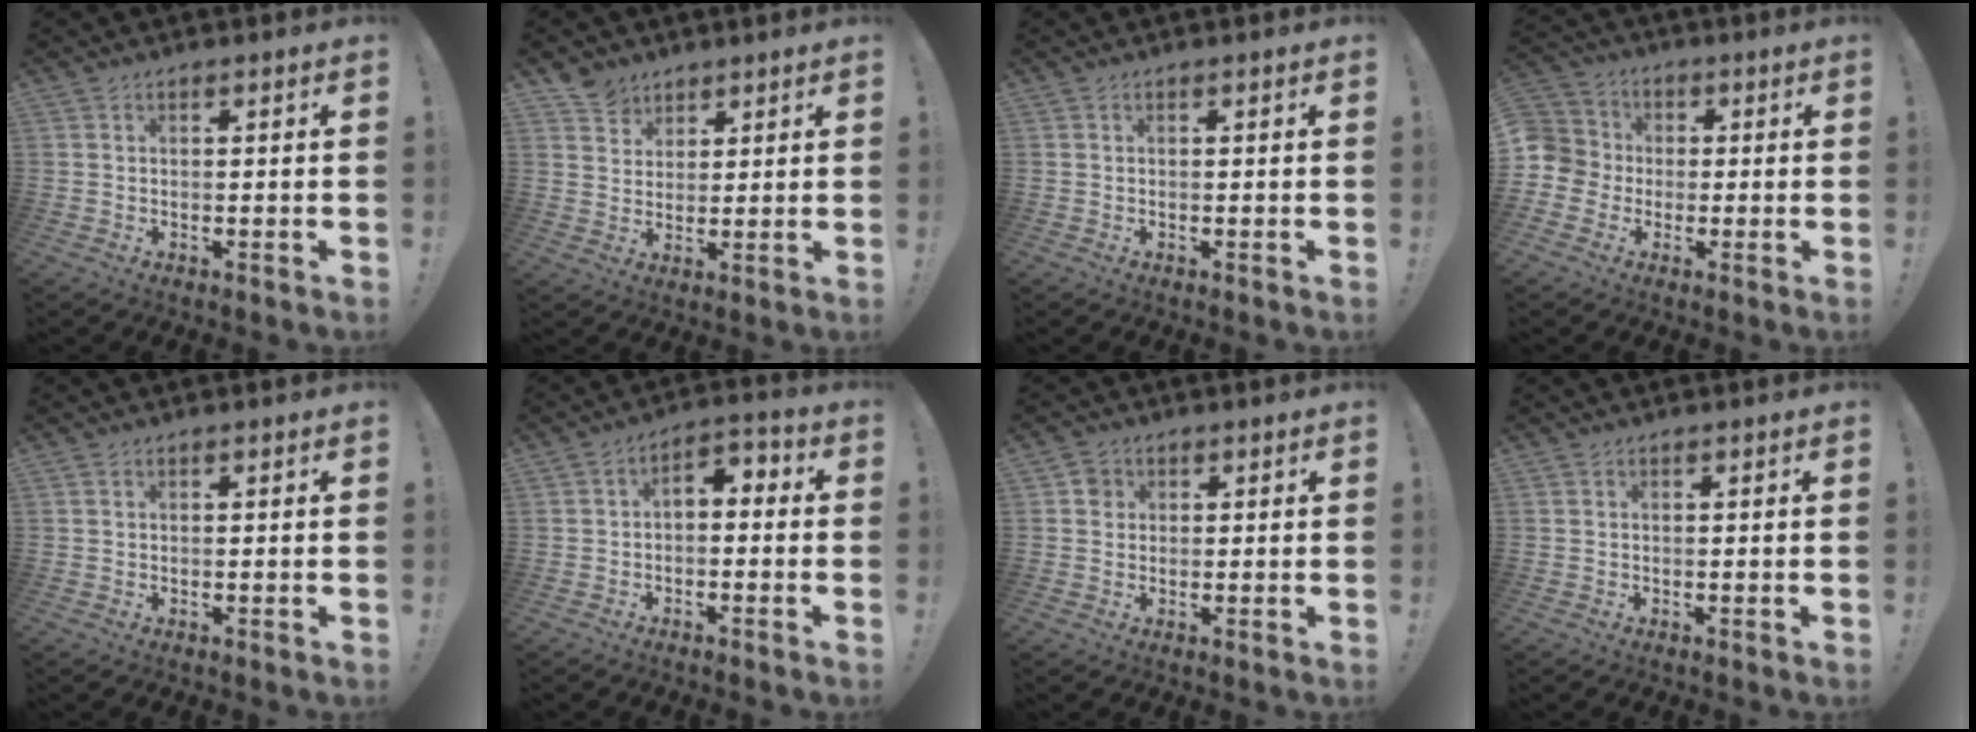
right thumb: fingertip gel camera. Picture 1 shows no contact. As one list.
[{"total": 5.9, "force": [4.2, 4.1, 0.4], "torque": [-0.006, -0.030, 0.082]}, {"total": 0.0}, {"total": 7.6, "force": [-1.3, 7.3, 1.6], "torque": [-0.036, 0.013, -0.024]}, {"total": 0.0}, {"total": 4.0, "force": [-2.3, 2.4, 2.3], "torque": [-0.028, 0.012, -0.042]}, {"total": 2.9, "force": [0.7, 2.7, 1.0], "torque": [-0.006, 0.002, 0.011]}, {"total": 0.0}]